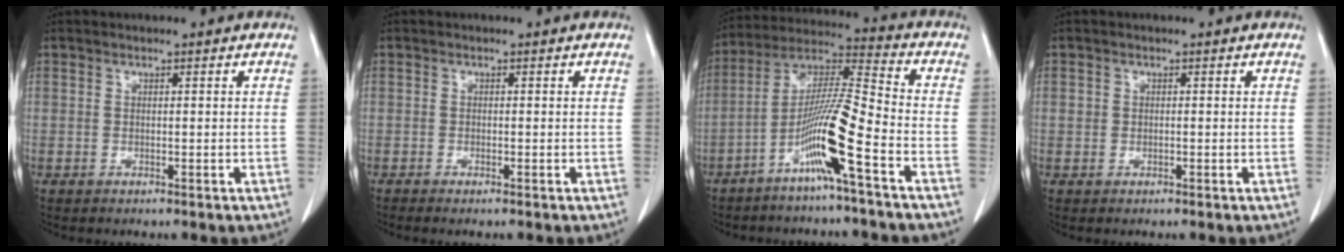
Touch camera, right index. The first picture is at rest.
{"total": 1.0, "force": [-0.7, 0.0, 0.6], "torque": [-0.013, -0.002, -0.012]}
{"total": 11.9, "force": [-5.6, -0.9, 10.4], "torque": [-0.204, -0.001, -0.113]}
{"total": 0.8, "force": [0.1, 0.8, 0.2], "torque": [0.000, 0.006, 0.002]}